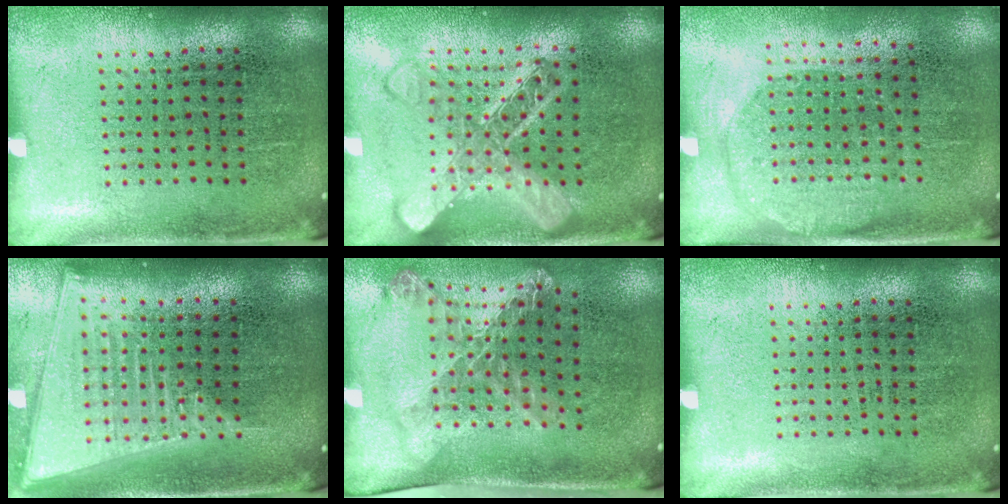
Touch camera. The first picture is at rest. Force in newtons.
{"total": 2.9, "press": 2.8, "slide": 0.5}
{"total": 1.5, "press": 1.3, "slide": 0.7}
{"total": 2.2, "press": 1.8, "slide": 1.2}
{"total": 1.8, "press": 1.3, "slide": 1.2}
{"total": 0.0}